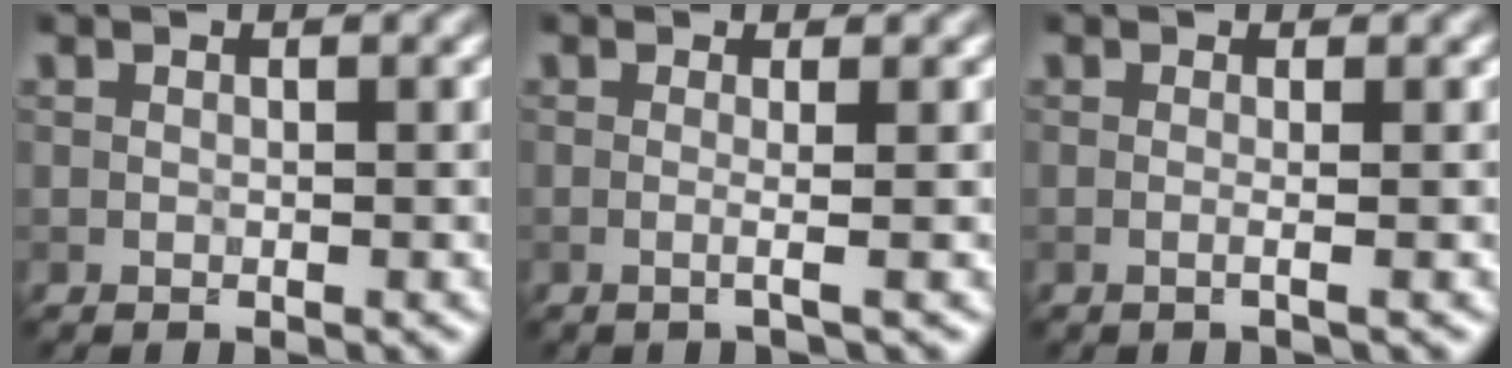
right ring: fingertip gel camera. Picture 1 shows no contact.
{"total": 2.0, "force": [0.1, 0.8, 1.9], "torque": [-0.021, -0.001, -0.026]}
{"total": 2.3, "force": [0.5, 1.2, 1.9], "torque": [-0.003, -0.002, -0.024]}